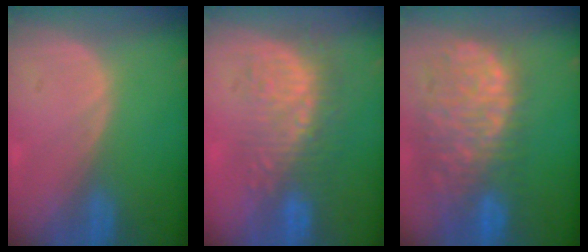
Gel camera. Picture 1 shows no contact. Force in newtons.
{"total": 9.1, "press": 8.6, "slide": 3.0}
{"total": 13.1, "press": 10.9, "slide": 7.3}